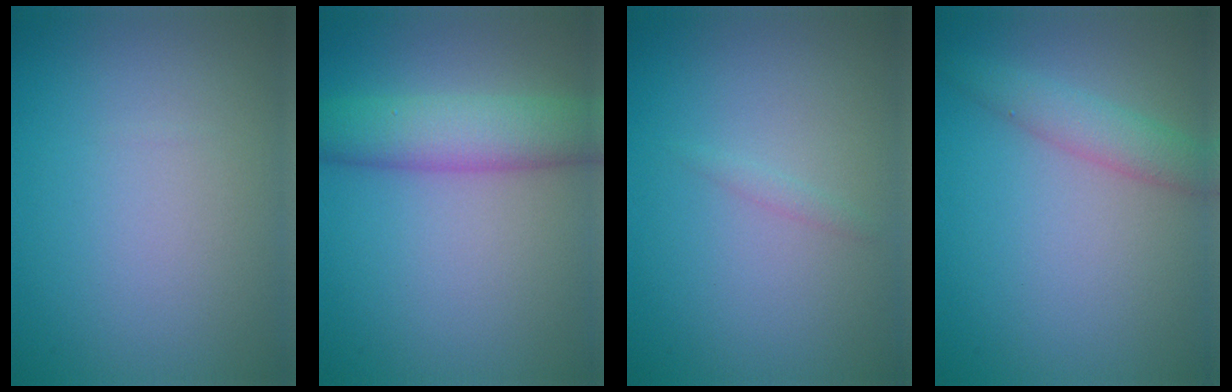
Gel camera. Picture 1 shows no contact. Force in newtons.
{"total": 5.5, "press": 5.5, "slide": 0.4}
{"total": 0.6, "press": 0.6, "slide": 0.0}
{"total": 2.7, "press": 2.7, "slide": 0.2}